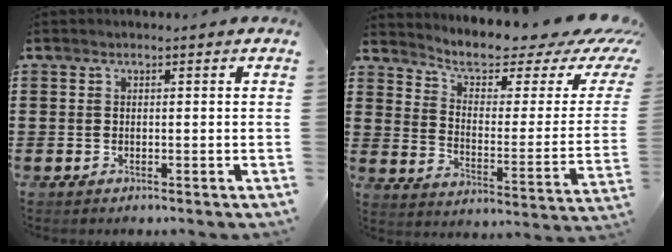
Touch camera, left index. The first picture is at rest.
{"total": 5.4, "force": [3.6, 2.2, 3.4], "torque": [-0.077, -0.027, 0.056]}